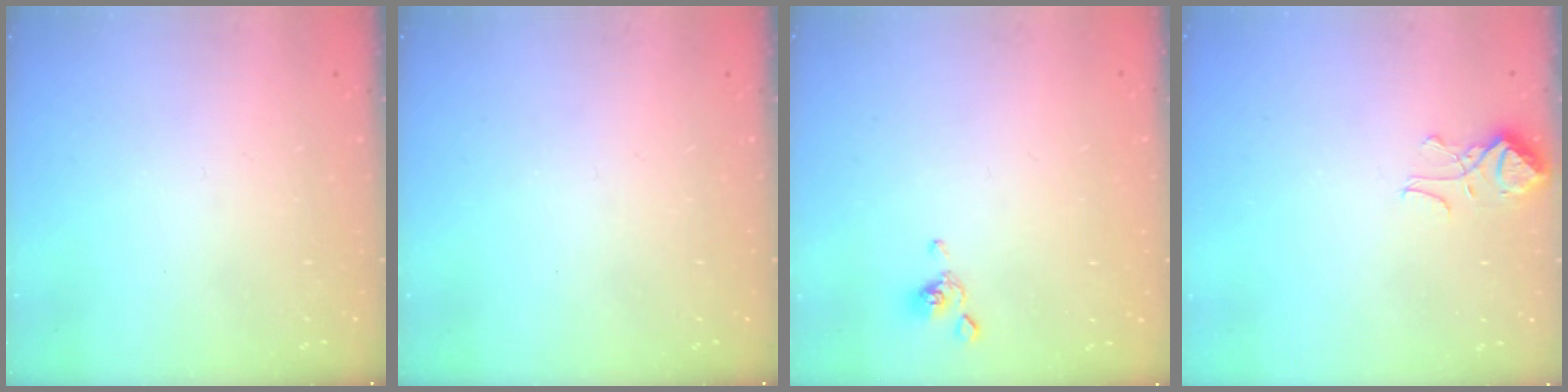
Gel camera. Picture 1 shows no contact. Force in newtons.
{"total": 0.0}
{"total": 2.3, "press": 2.2, "slide": 0.5}
{"total": 2.9, "press": 2.8, "slide": 0.8}